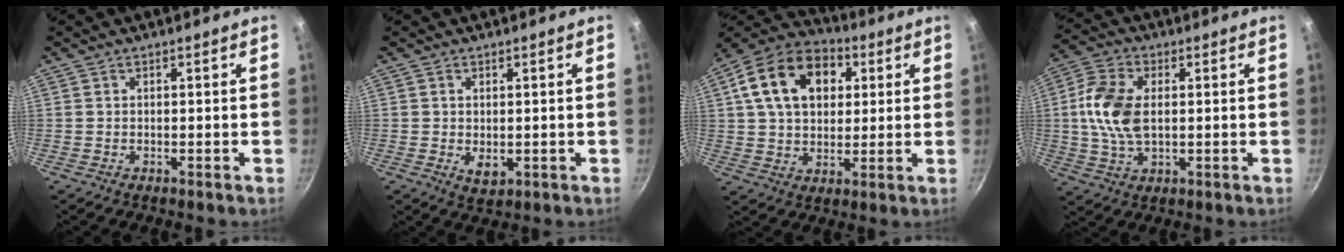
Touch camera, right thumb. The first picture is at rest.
{"total": 3.1, "force": [-0.1, 2.0, 2.4], "torque": [-0.039, -0.009, 0.003]}
{"total": 18.7, "force": [5.5, 12.9, 12.3], "torque": [-0.188, 0.013, 0.081]}
{"total": 11.2, "force": [0.9, 6.6, 9.0], "torque": [-0.173, 0.009, 0.011]}